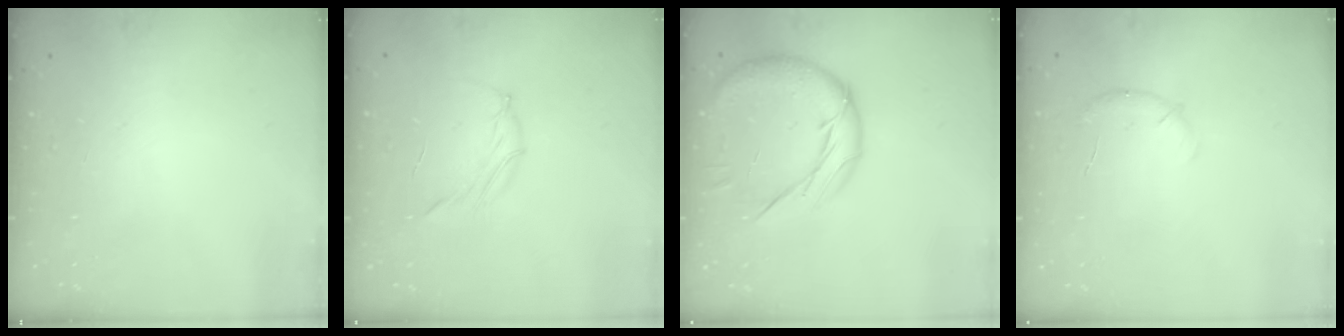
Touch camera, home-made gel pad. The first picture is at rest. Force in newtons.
{"total": 4.0, "press": 3.8, "slide": 1.0}
{"total": 14.2, "press": 14.2, "slide": 0.8}
{"total": 6.9, "press": 6.7, "slide": 1.8}